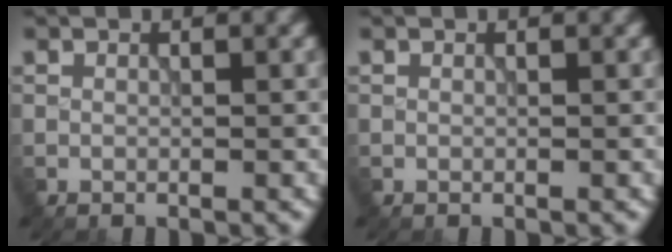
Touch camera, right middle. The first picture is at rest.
{"total": 0.0}